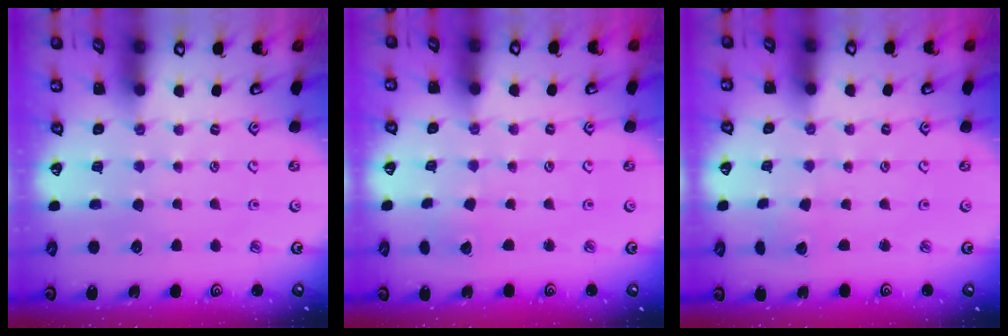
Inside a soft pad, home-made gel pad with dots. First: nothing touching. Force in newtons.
{"total": 2.7, "press": 2.6, "slide": 0.4}
{"total": 1.8, "press": 1.8, "slide": 0.1}